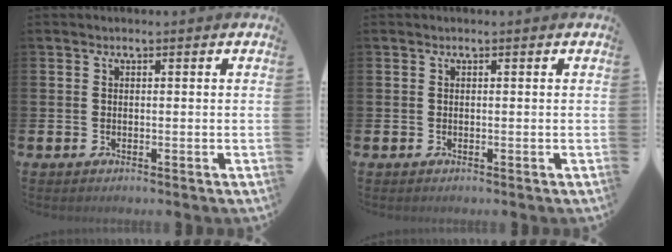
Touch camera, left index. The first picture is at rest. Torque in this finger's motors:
{"motor_torque": [-0.05, -0.02, 0.00, 0.00]}